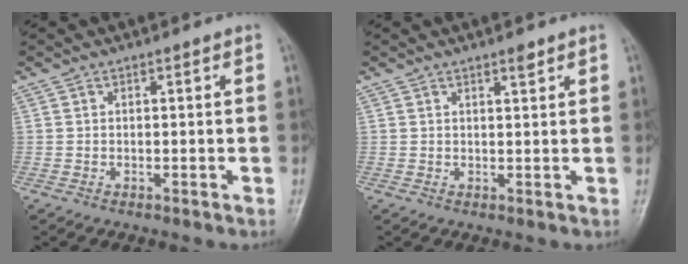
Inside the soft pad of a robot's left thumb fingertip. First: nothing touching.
{"total": 1.6, "force": [1.2, 0.4, 0.9], "torque": [-0.009, -0.007, 0.019]}